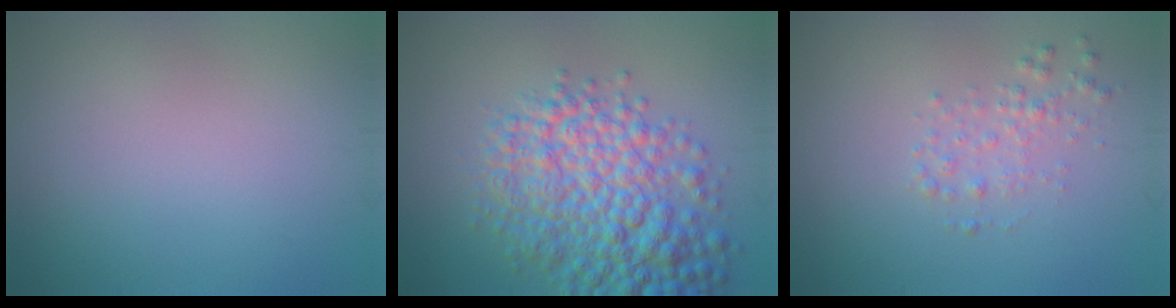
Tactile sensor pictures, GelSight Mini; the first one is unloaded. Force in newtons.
{"total": 8.2, "press": 8.2, "slide": 0.3}
{"total": 1.6, "press": 1.6, "slide": 0.0}